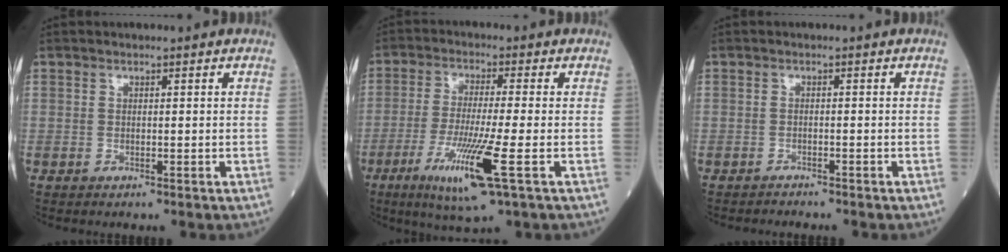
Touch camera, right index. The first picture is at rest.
{"total": 10.8, "force": [-4.2, -0.2, 9.9], "torque": [-0.195, -0.032, -0.077]}
{"total": 1.1, "force": [-1.1, 0.1, -0.2], "torque": [0.002, -0.003, -0.017]}